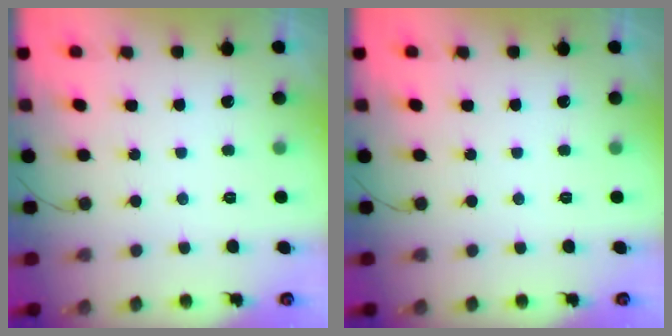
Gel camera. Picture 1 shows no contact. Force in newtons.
{"total": 0.0}